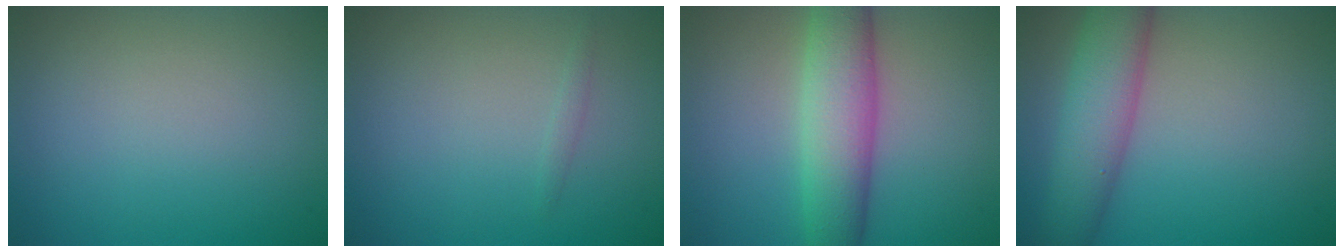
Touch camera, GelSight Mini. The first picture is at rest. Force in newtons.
{"total": 0.6, "press": 0.5, "slide": 0.0}
{"total": 6.2, "press": 6.2, "slide": 0.1}
{"total": 6.4, "press": 6.4, "slide": 0.3}